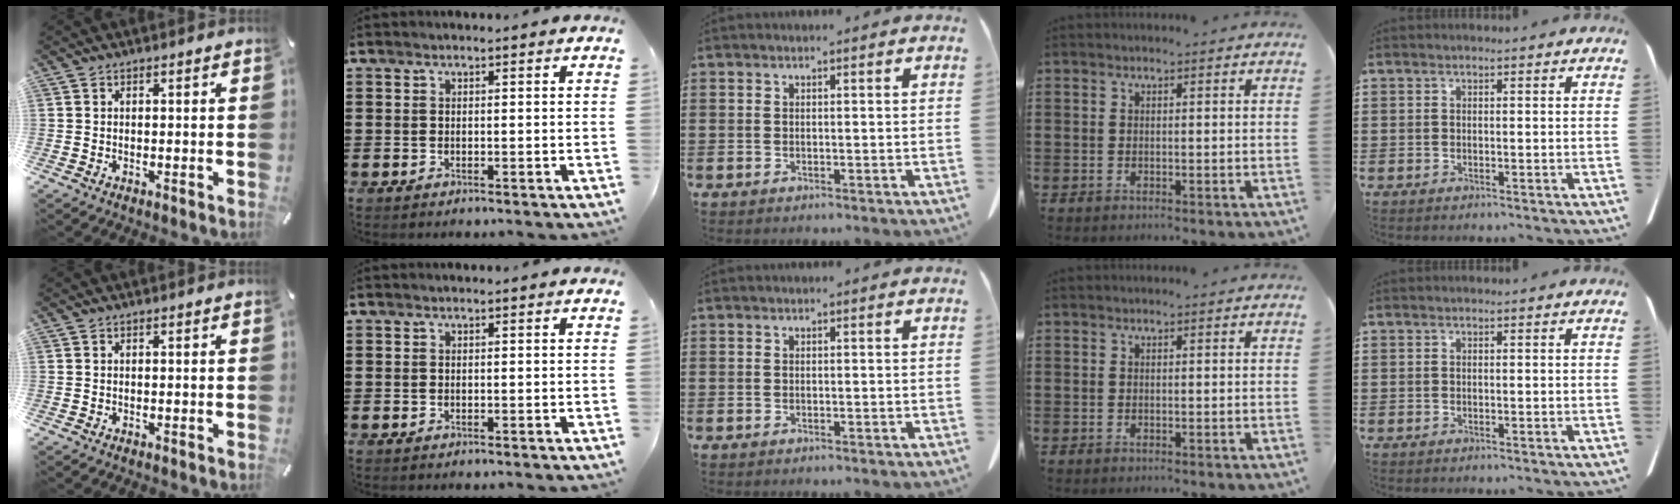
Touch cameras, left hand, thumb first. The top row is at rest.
{}